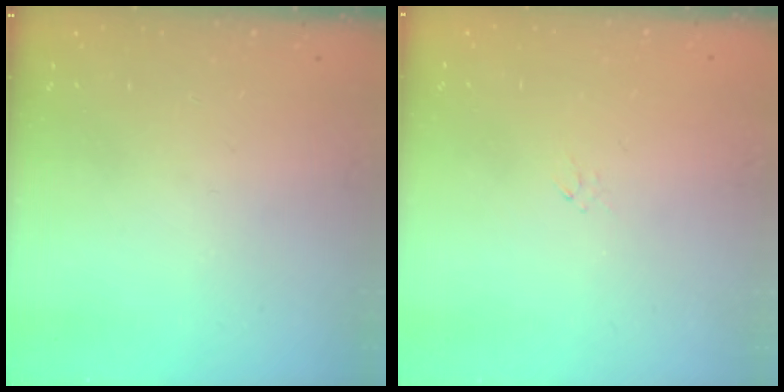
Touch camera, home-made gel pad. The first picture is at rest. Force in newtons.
{"total": 0.0}